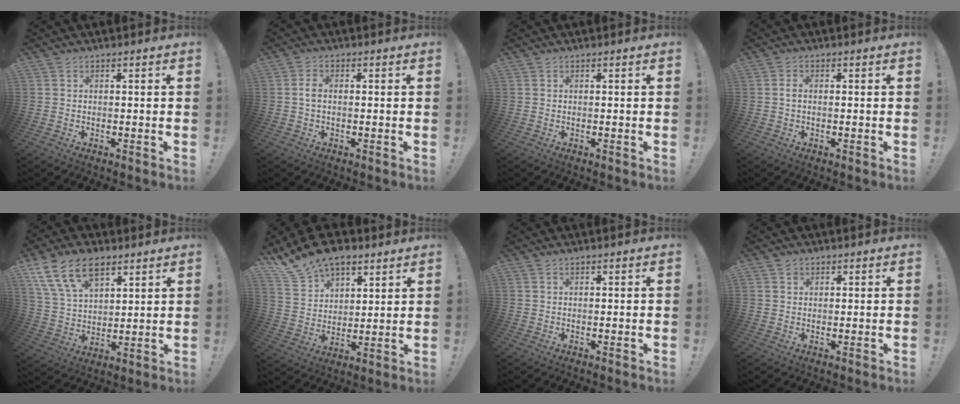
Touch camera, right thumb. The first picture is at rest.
{"total": 2.4, "force": [-0.2, 1.2, 2.1], "torque": [-0.039, 0.007, -0.003]}
{"total": 0.0}
{"total": 1.2, "force": [-0.2, 0.5, 1.1], "torque": [-0.024, 0.005, -0.003]}
{"total": 15.5, "force": [9.0, 9.1, 8.9], "torque": [-0.159, -0.035, 0.169]}
{"total": 12.7, "force": [10.1, 6.5, 4.0], "torque": [-0.094, -0.068, 0.196]}
{"total": 0.0}
{"total": 1.3, "force": [0.8, 1.0, 0.2], "torque": [0.003, -0.002, 0.014]}